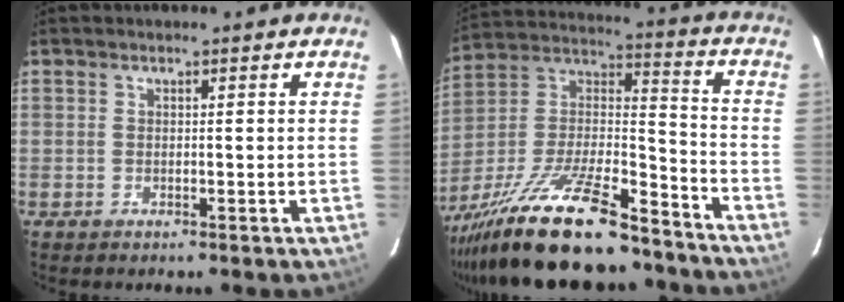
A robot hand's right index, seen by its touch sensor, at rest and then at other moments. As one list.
[{"total": 27.2, "force": [-20.6, 6.9, 16.4], "torque": [-0.317, -0.031, -0.332]}]